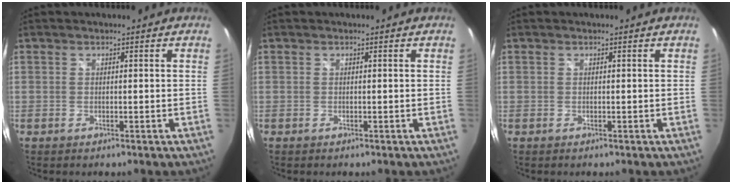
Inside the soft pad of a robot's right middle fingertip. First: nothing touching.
{"total": 0.0}
{"total": 0.0}